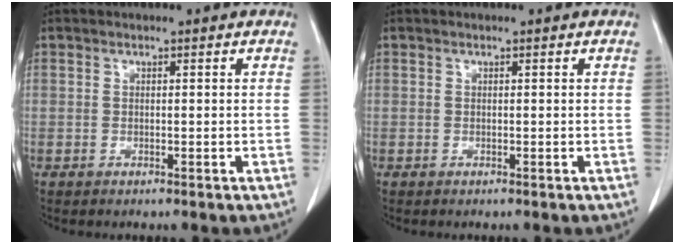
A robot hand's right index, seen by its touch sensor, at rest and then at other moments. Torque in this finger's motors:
{"motor_torque": [0.00, 0.00, 0.00, 0.00]}